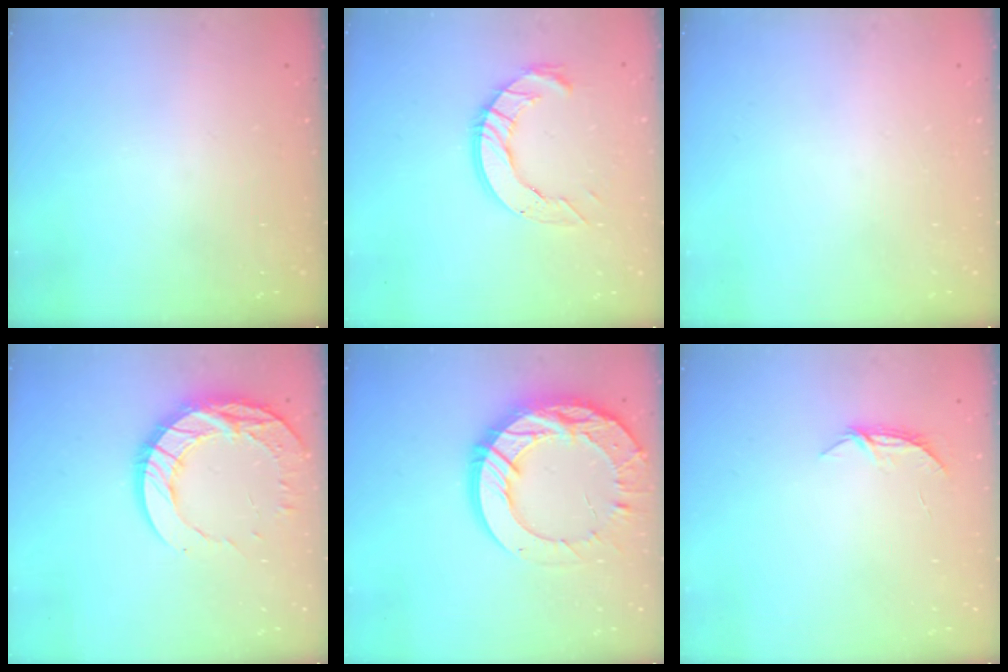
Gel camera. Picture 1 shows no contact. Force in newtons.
{"total": 10.6, "press": 10.5, "slide": 0.9}
{"total": 0.0}
{"total": 17.2, "press": 17.1, "slide": 1.5}
{"total": 25.1, "press": 25.0, "slide": 2.3}
{"total": 5.2, "press": 5.2, "slide": 0.4}